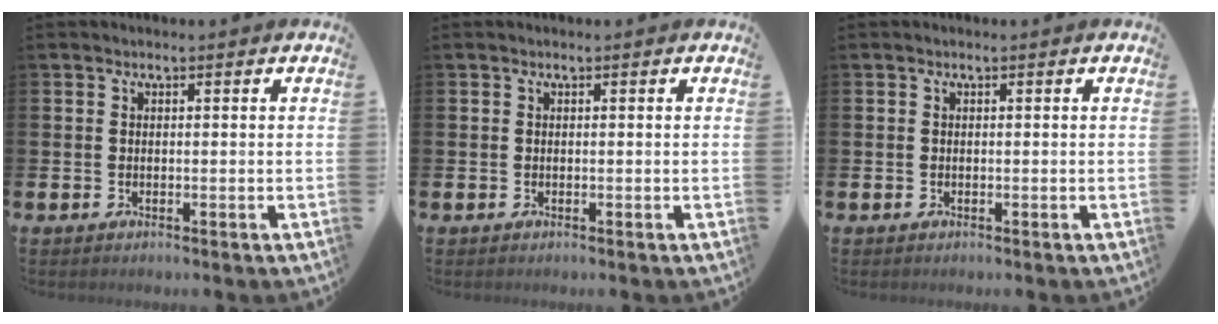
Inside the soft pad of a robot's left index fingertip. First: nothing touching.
{"total": 0.0}
{"total": 0.0}